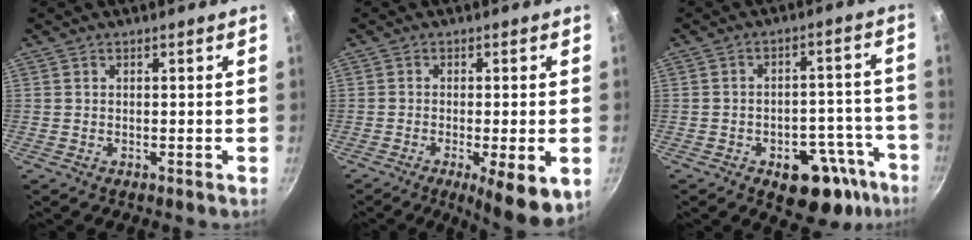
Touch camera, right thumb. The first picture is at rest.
{"total": 10.3, "force": [-3.9, 2.6, 9.2], "torque": [-0.130, -0.015, -0.054]}
{"total": 13.5, "force": [-7.8, 7.0, 8.5], "torque": [-0.074, 0.064, -0.100]}